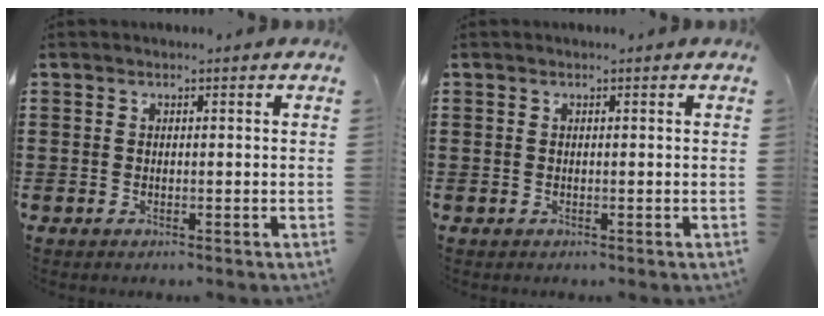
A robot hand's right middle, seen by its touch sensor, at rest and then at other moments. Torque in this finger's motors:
{"motor_torque": [0.90, -1.23, -0.01, -0.01]}